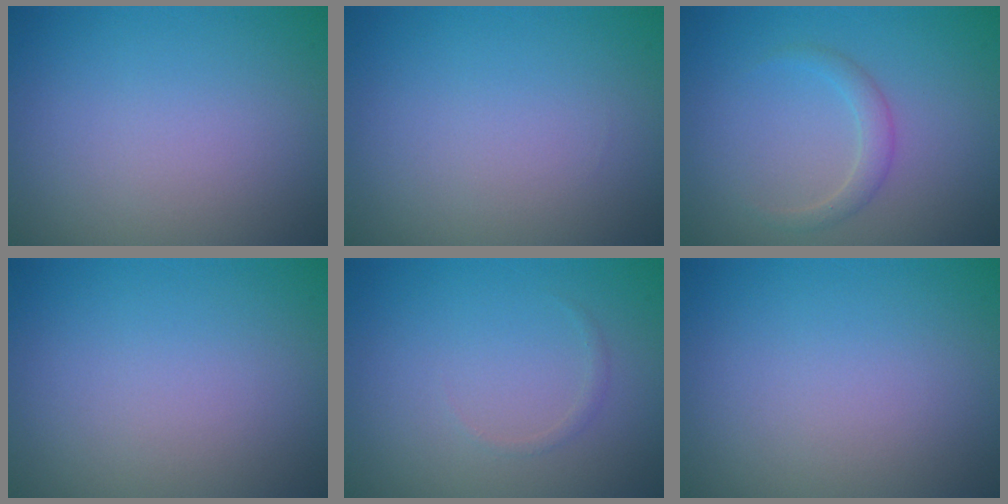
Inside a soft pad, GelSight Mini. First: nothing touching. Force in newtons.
{"total": 0.0}
{"total": 1.5, "press": 1.5, "slide": 0.1}
{"total": 0.0}
{"total": 0.5, "press": 0.5, "slide": 0.1}
{"total": 0.0}